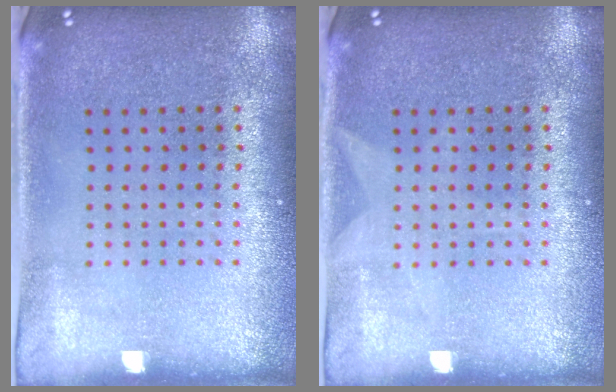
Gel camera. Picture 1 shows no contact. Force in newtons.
{"total": 0.8, "press": 0.8, "slide": 0.1}